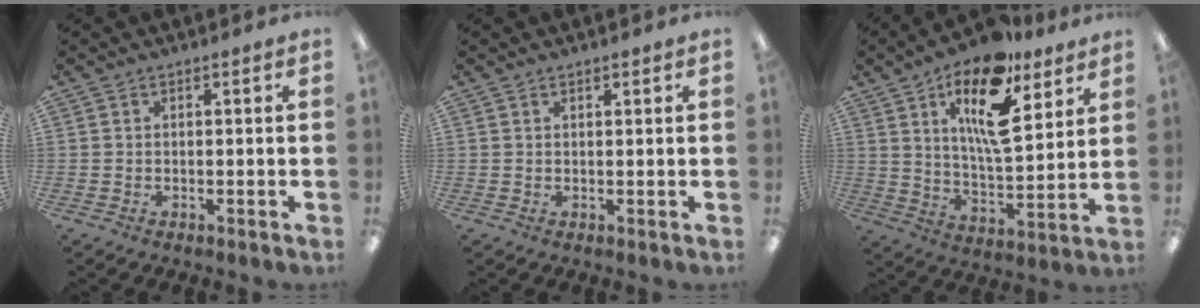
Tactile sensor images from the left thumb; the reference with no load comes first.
{"total": 1.1, "force": [0.8, 0.2, 0.6], "torque": [-0.012, 0.000, 0.015]}
{"total": 18.9, "force": [10.8, 7.8, 13.5], "torque": [-0.213, -0.051, 0.177]}